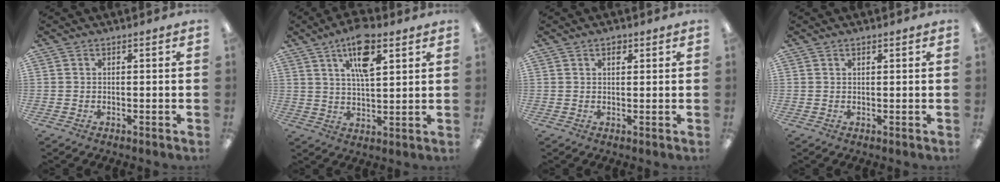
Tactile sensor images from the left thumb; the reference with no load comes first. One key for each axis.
{"total": 11.2, "fx": 6.4, "fy": 4.2, "fz": 8.1, "tx": -0.137, "ty": -0.014, "tz": 0.109}
{"total": 2.0, "fx": 1.2, "fy": 1.1, "fz": 1.2, "tx": -0.011, "ty": -0.004, "tz": 0.018}
{"total": 0.9, "fx": 0.6, "fy": 0.3, "fz": 0.6, "tx": -0.013, "ty": 0.002, "tz": 0.011}